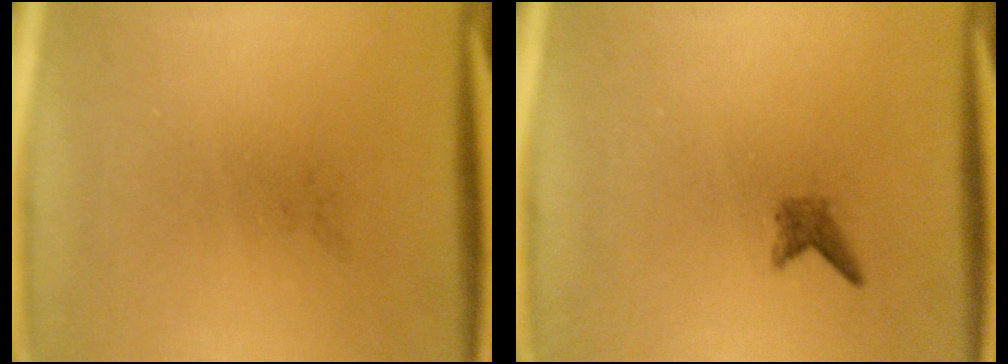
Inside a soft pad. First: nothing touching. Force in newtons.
{"total": 1.2}